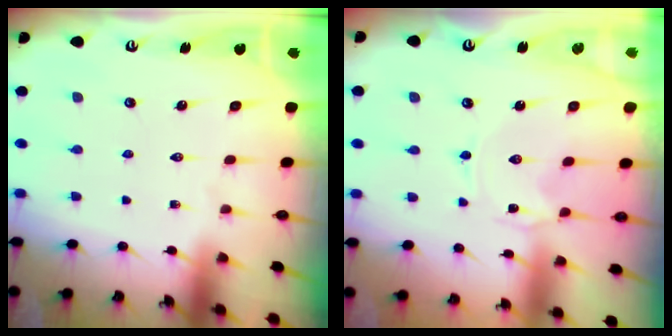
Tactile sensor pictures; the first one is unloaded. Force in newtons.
{"total": 0.0}